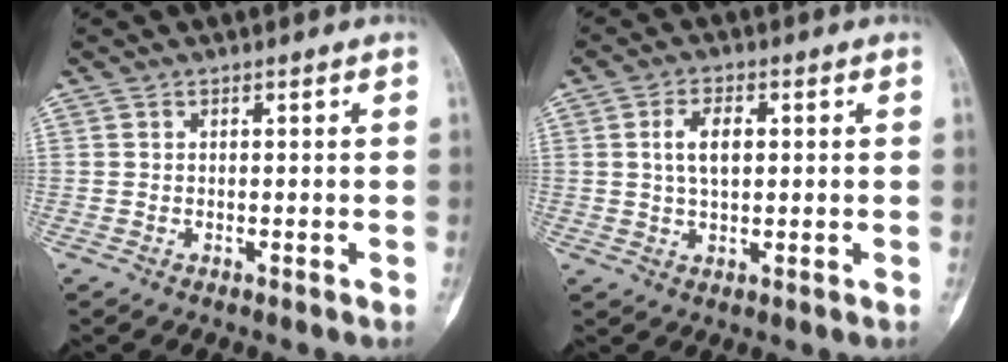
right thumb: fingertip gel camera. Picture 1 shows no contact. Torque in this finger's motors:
{"motor_torque": [0.51, 0.57, 0.23, -0.22, 0.18]}